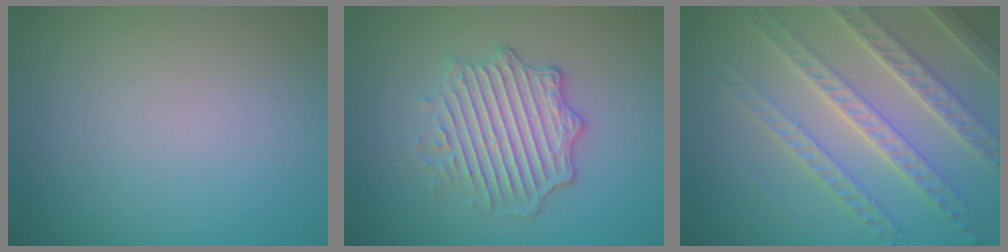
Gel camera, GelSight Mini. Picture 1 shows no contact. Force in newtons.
{"total": 4.5, "press": 3.7, "slide": 2.6}
{"total": 7.2, "press": 5.4, "slide": 4.8}